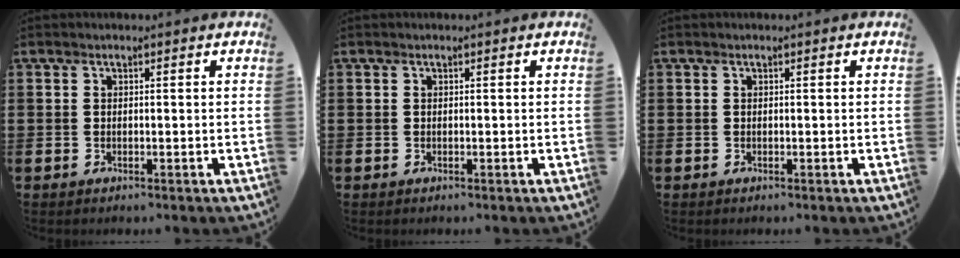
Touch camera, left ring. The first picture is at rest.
{"total": 0.0}
{"total": 0.0}